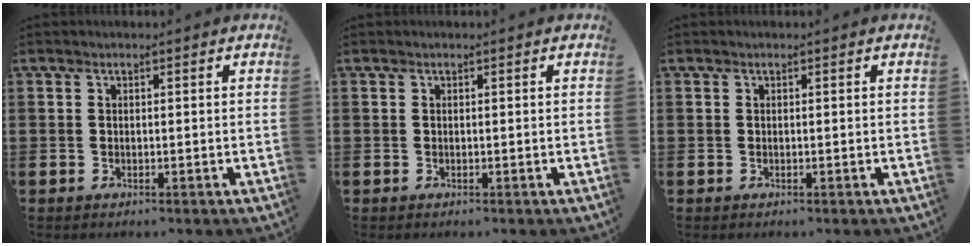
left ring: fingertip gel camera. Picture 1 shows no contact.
{"total": 0.0}
{"total": 0.0}